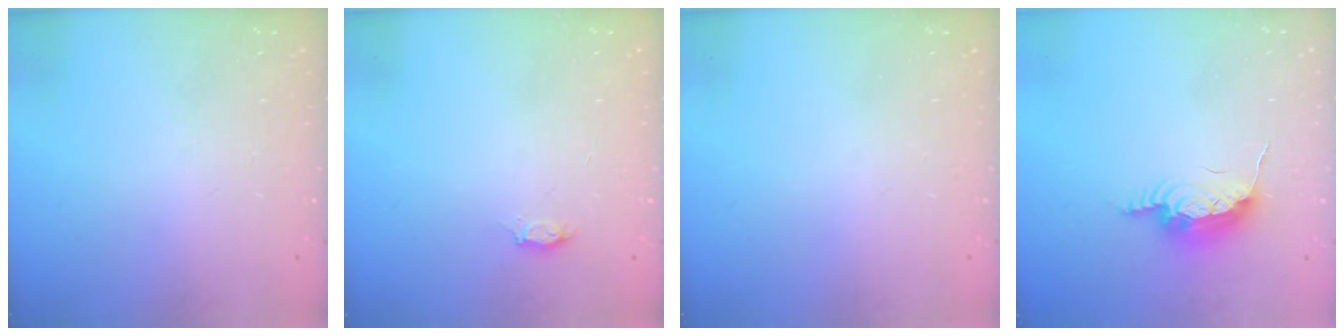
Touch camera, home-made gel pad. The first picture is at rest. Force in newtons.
{"total": 2.0, "press": 2.0, "slide": 0.3}
{"total": 0.0}
{"total": 13.7, "press": 11.5, "slide": 7.4}